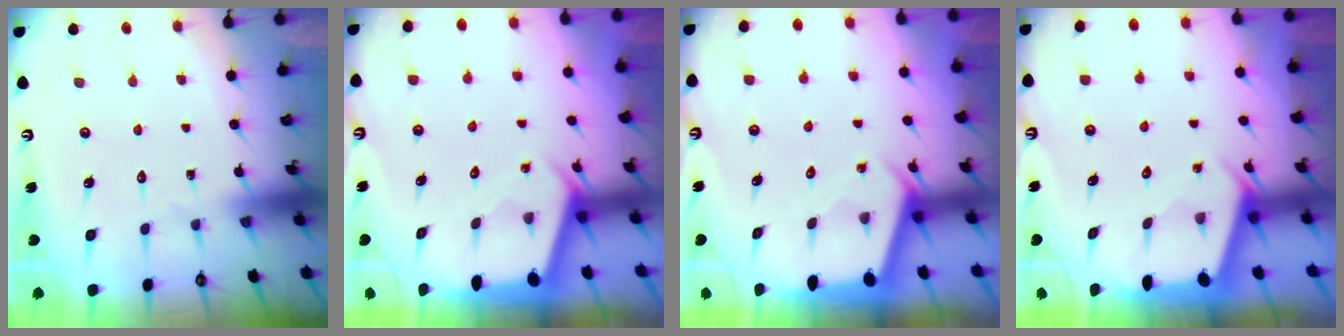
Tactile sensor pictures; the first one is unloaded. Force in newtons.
{"total": 2.4, "press": 2.4, "slide": 0.3}
{"total": 2.4, "press": 2.4, "slide": 0.3}
{"total": 2.4, "press": 2.3, "slide": 0.3}